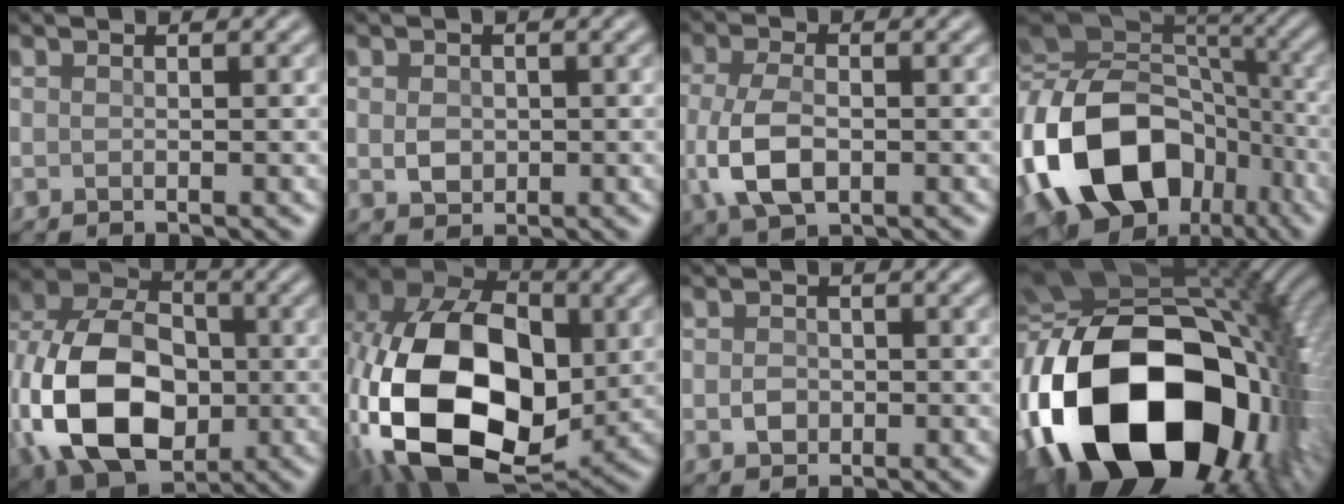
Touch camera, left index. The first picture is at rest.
{"total": 2.0, "force": [0.0, 1.6, 1.2], "torque": [-0.028, 0.001, -0.001]}
{"total": 5.3, "force": [-1.1, 2.9, 4.3], "torque": [-0.109, -0.003, -0.020]}
{"total": 17.9, "force": [-4.7, 12.7, 11.7], "torque": [-0.256, -0.012, -0.075]}
{"total": 15.5, "force": [-3.3, 10.5, 10.9], "torque": [-0.239, -0.008, -0.068]}
{"total": 18.4, "force": [-1.9, 12.2, 13.6], "torque": [-0.293, -0.011, -0.027]}
{"total": 1.4, "force": [-0.3, 1.1, 0.8], "torque": [-0.017, 0.003, -0.007]}
{"total": 21.5, "force": [-5.8, 13.0, 16.0], "torque": [-0.344, -0.026, -0.079]}